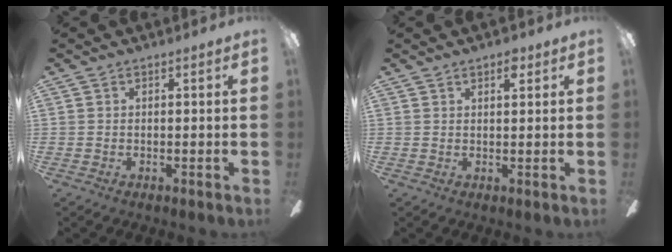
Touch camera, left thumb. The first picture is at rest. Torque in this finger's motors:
{"motor_torque": [-0.12, 0.00, -0.33, 0.24, 0.04]}